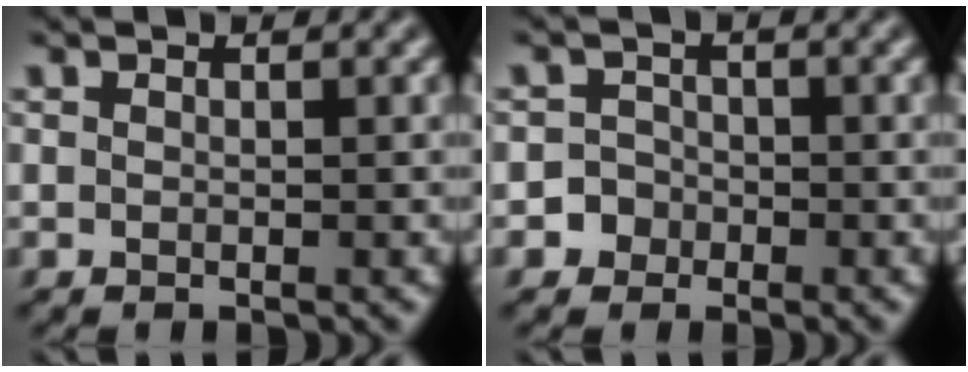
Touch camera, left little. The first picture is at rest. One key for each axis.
{"total": 2.5, "fx": -1.2, "fy": 2.2, "fz": 0.0, "tx": 0.028, "ty": 0.003, "tz": -0.027}